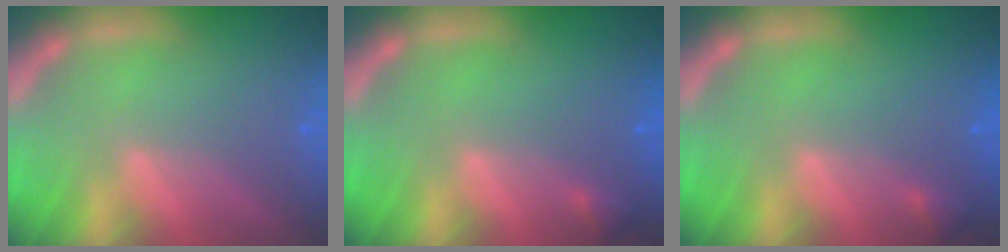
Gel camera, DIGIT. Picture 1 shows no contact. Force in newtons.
{"total": 0.9}
{"total": 0.9}